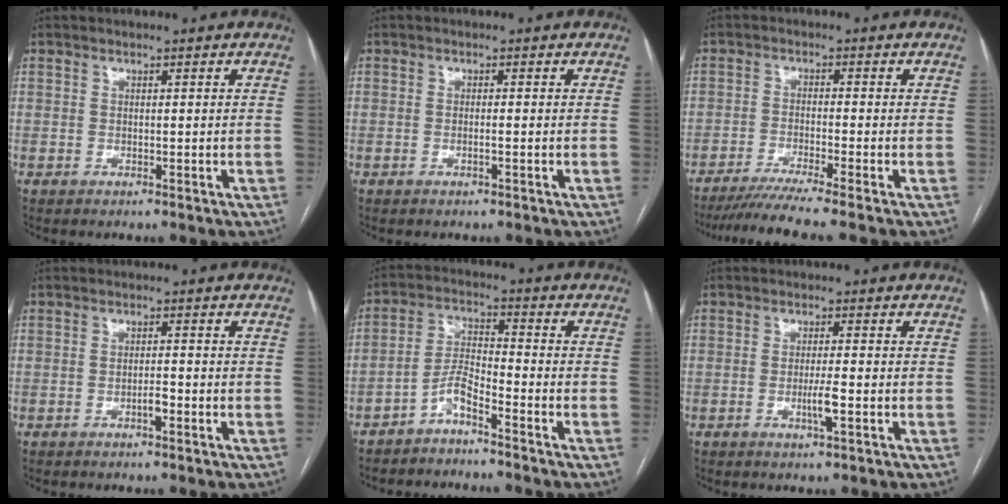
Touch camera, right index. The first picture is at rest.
{"total": 0.8, "force": [-0.3, 0.0, 0.8], "torque": [-0.016, 0.000, -0.003]}
{"total": 7.1, "force": [-5.9, -1.9, 3.5], "torque": [-0.051, -0.025, -0.101]}
{"total": 1.7, "force": [-0.8, 0.4, 1.5], "torque": [-0.026, 0.001, -0.013]}
{"total": 4.7, "force": [-3.7, 0.6, 2.9], "torque": [-0.064, 0.002, -0.074]}
{"total": 3.1, "force": [-1.0, 0.0, 3.0], "torque": [-0.057, -0.005, -0.016]}